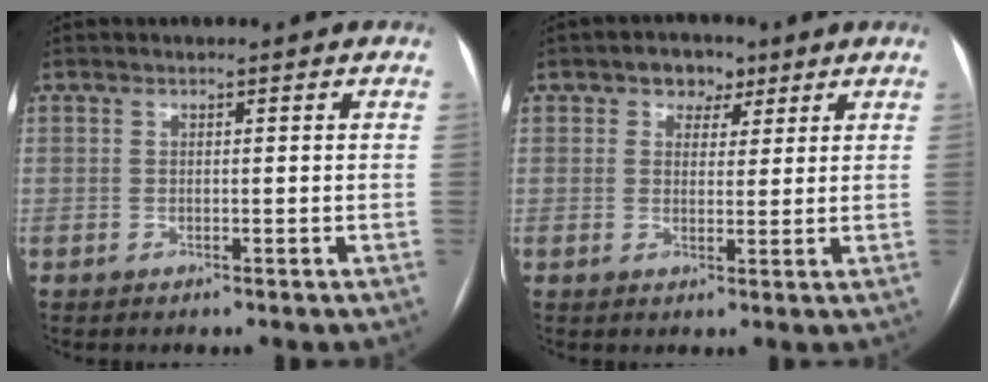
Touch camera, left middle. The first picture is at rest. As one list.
[{"total": 3.9, "force": [2.2, 2.8, 1.5], "torque": [-0.016, 0.010, 0.031]}]